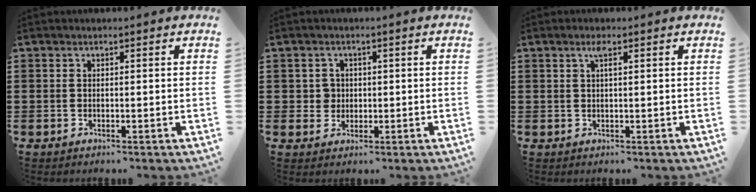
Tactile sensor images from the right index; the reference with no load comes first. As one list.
[{"total": 2.5, "force": [0.1, 2.4, 0.7], "torque": [-0.023, 0.009, -0.001]}, {"total": 1.6, "force": [0.8, 0.2, 1.4], "torque": [-0.030, 0.003, 0.012]}]